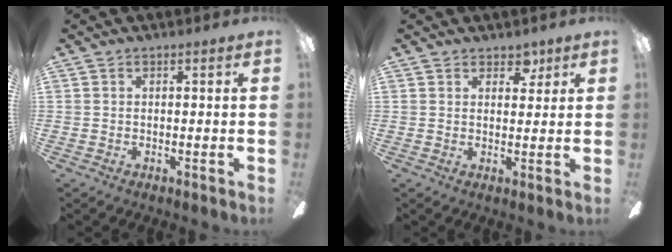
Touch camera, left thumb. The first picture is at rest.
{"total": 4.0, "force": [2.9, 2.4, 1.4], "torque": [-0.002, -0.012, 0.048]}